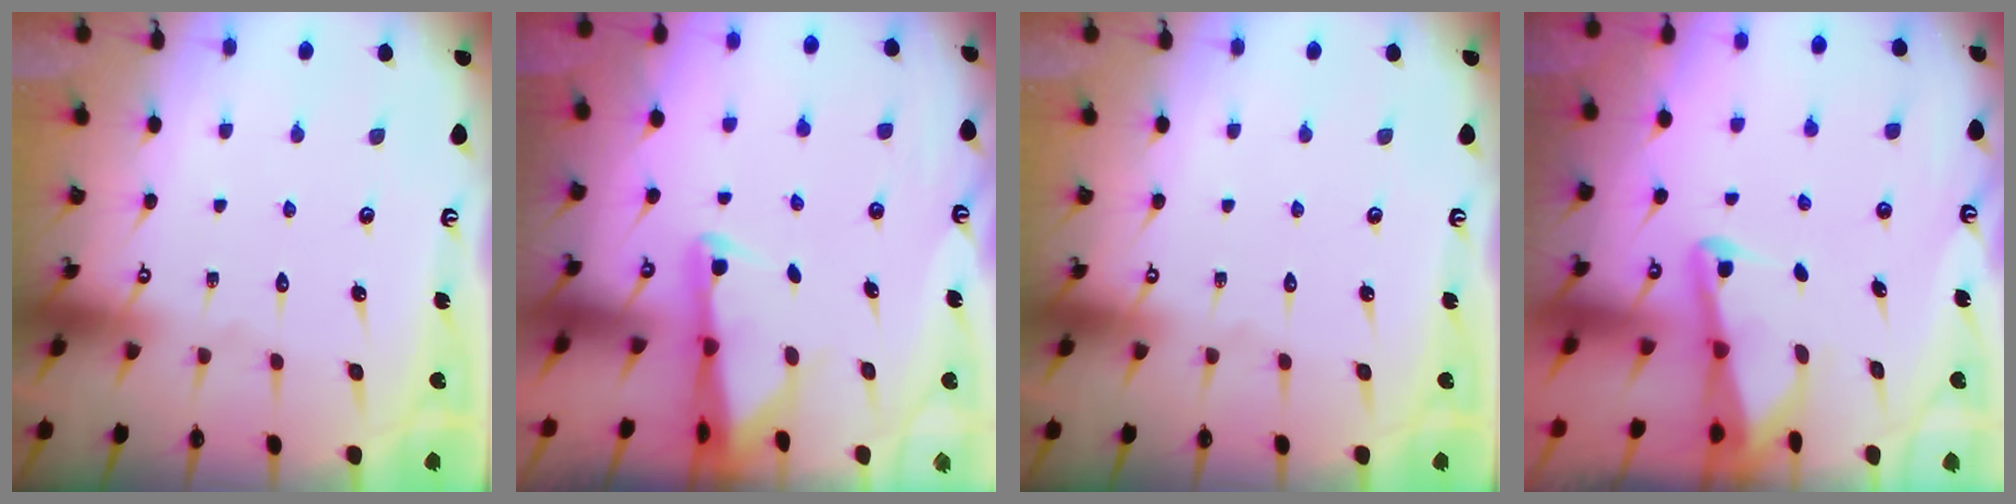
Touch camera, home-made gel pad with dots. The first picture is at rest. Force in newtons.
{"total": 2.5, "press": 2.4, "slide": 0.5}
{"total": 0.0}
{"total": 2.3, "press": 2.3, "slide": 0.2}